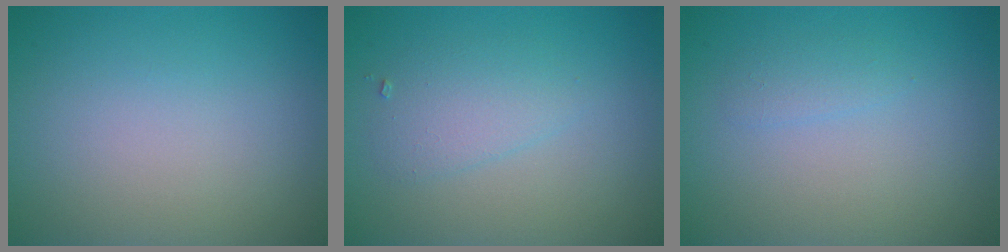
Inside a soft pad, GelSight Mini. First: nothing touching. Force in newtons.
{"total": 2.2, "press": 2.2, "slide": 0.1}
{"total": 1.0, "press": 1.0, "slide": 0.0}